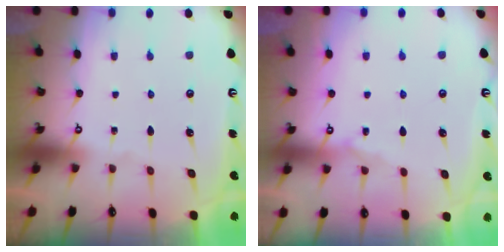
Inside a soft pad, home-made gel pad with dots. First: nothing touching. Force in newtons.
{"total": 4.0, "press": 4.0, "slide": 0.5}